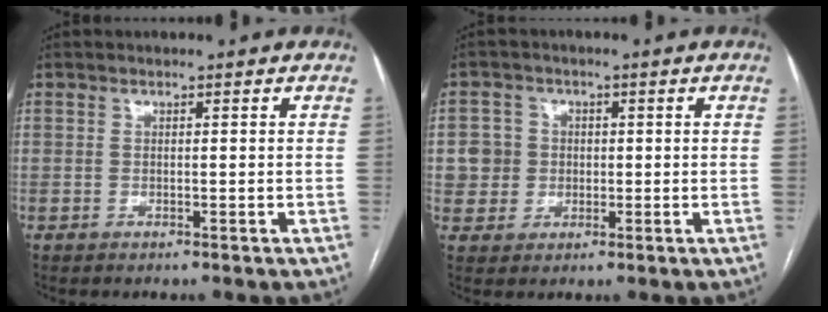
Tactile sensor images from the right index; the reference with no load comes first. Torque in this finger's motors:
{"motor_torque": [0.05, 0.02, 0.05, 0.02]}